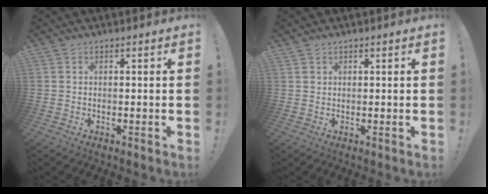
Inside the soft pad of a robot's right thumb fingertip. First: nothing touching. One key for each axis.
{"total": 1.2, "fx": 0.8, "fy": 0.9, "fz": 0.2, "tx": 0.001, "ty": -0.001, "tz": 0.015}